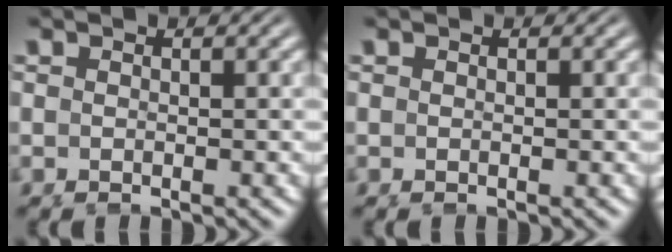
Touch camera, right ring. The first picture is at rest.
{"total": 0.0}